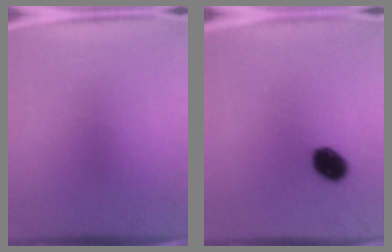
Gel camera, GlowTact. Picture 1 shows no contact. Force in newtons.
{"total": 7.5}